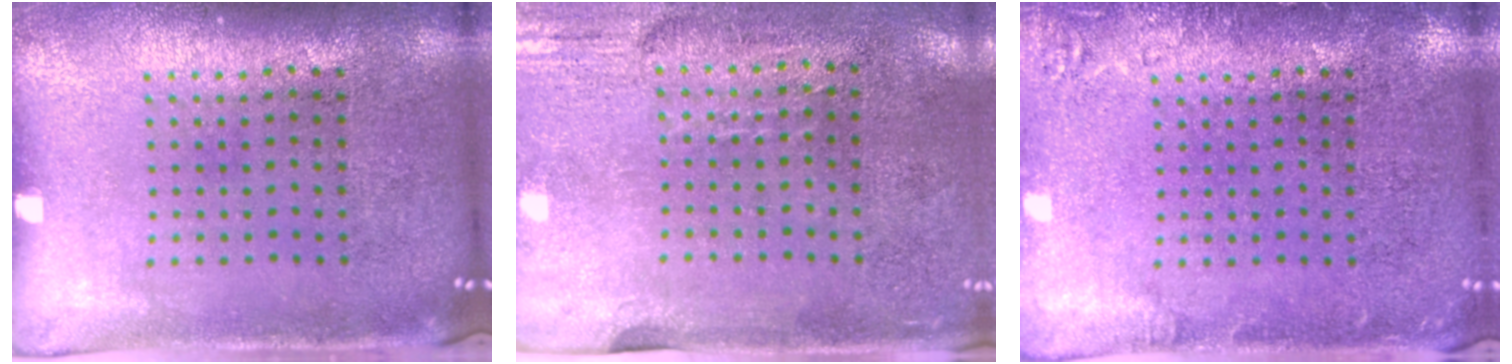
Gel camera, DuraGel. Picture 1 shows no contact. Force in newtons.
{"total": 3.0, "press": 2.5, "slide": 1.6}
{"total": 1.8, "press": 1.7, "slide": 0.4}